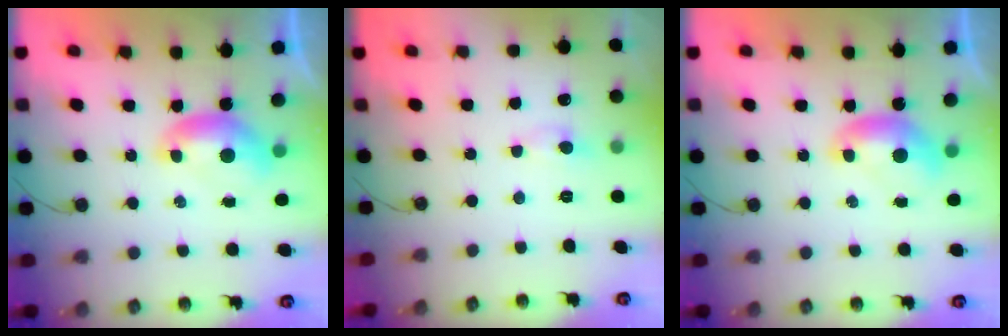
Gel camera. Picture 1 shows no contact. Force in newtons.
{"total": 1.0, "press": 0.7, "slide": 0.7}
{"total": 0.0}